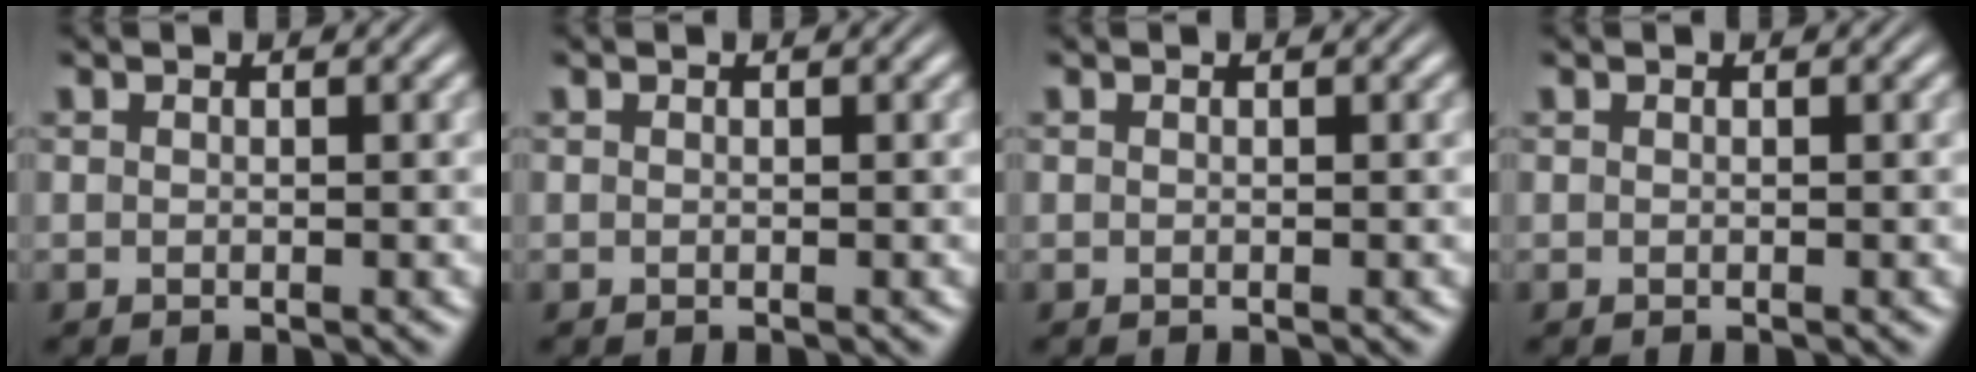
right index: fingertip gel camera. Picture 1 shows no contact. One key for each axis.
{"total": 0.0}
{"total": 0.0}
{"total": 0.0}